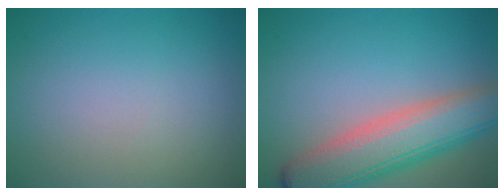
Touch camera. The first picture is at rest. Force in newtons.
{"total": 7.9, "press": 7.9, "slide": 0.6}